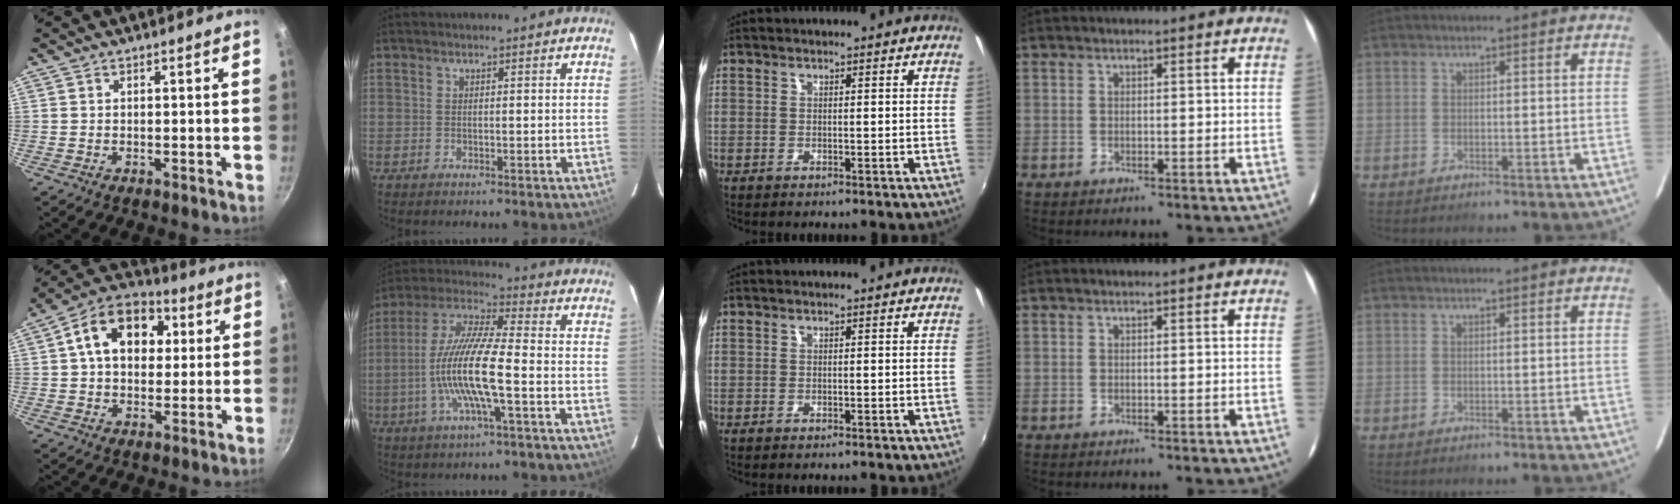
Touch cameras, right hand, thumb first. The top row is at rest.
{"thumb": {"total": 15.1, "force": [3.4, 10.8, 10.0], "torque": [-0.130, 0.020, 0.037]}, "index": {"total": 13.8, "force": [-3.5, 1.7, 13.2], "torque": [-0.265, -0.002, -0.070]}}